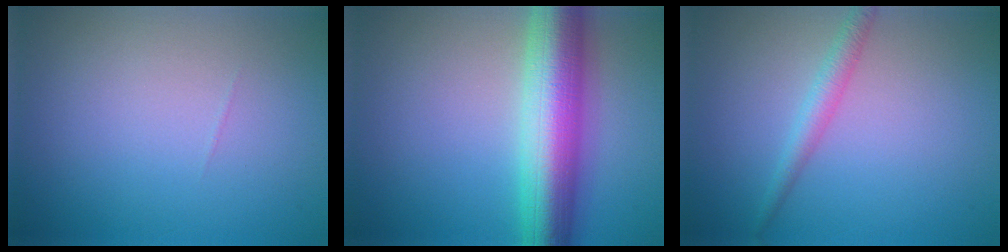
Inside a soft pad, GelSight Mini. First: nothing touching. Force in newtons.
{"total": 9.4, "press": 9.4, "slide": 0.3}
{"total": 1.9, "press": 1.9, "slide": 0.1}